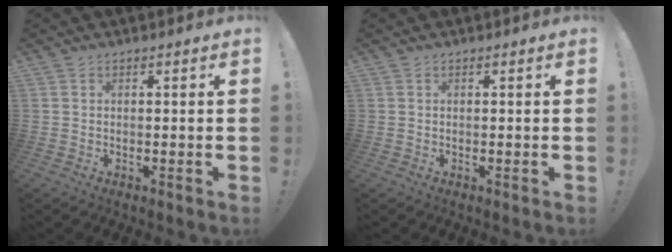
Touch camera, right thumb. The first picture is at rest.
{"total": 0.0}